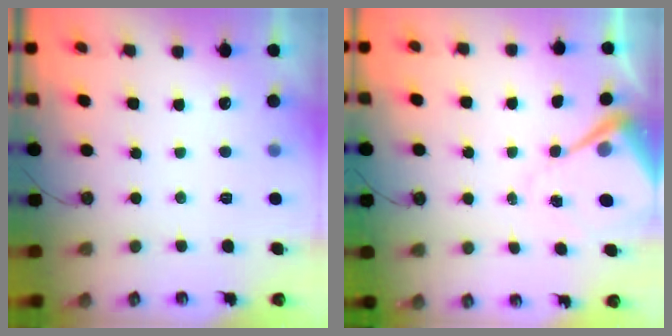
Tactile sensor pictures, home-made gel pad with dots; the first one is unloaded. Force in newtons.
{"total": 8.4, "press": 8.4, "slide": 0.7}